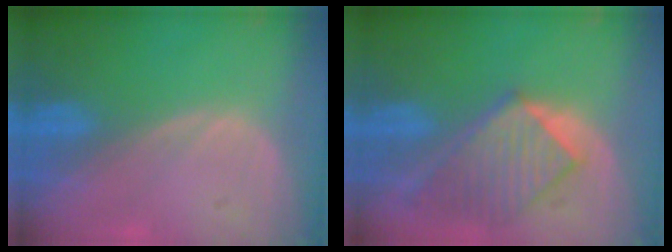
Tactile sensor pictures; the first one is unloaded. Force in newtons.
{"total": 8.0, "press": 7.5, "slide": 2.7}